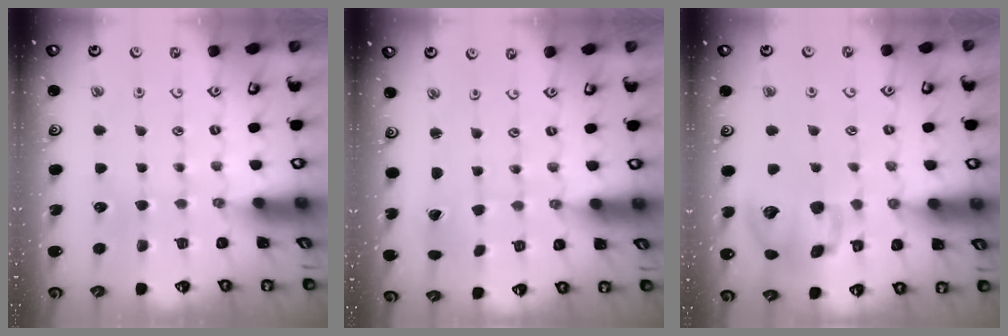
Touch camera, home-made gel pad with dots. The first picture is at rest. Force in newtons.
{"total": 0.0}
{"total": 14.6, "press": 14.4, "slide": 2.5}